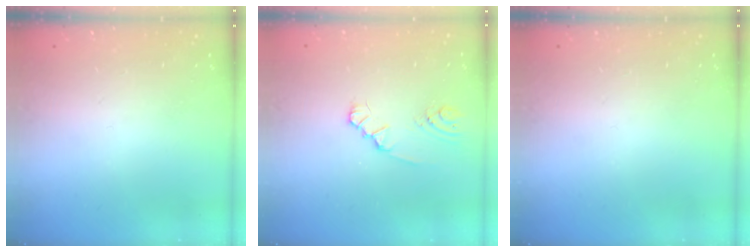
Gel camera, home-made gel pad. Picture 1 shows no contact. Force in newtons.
{"total": 1.9, "press": 1.9, "slide": 0.2}
{"total": 0.0}